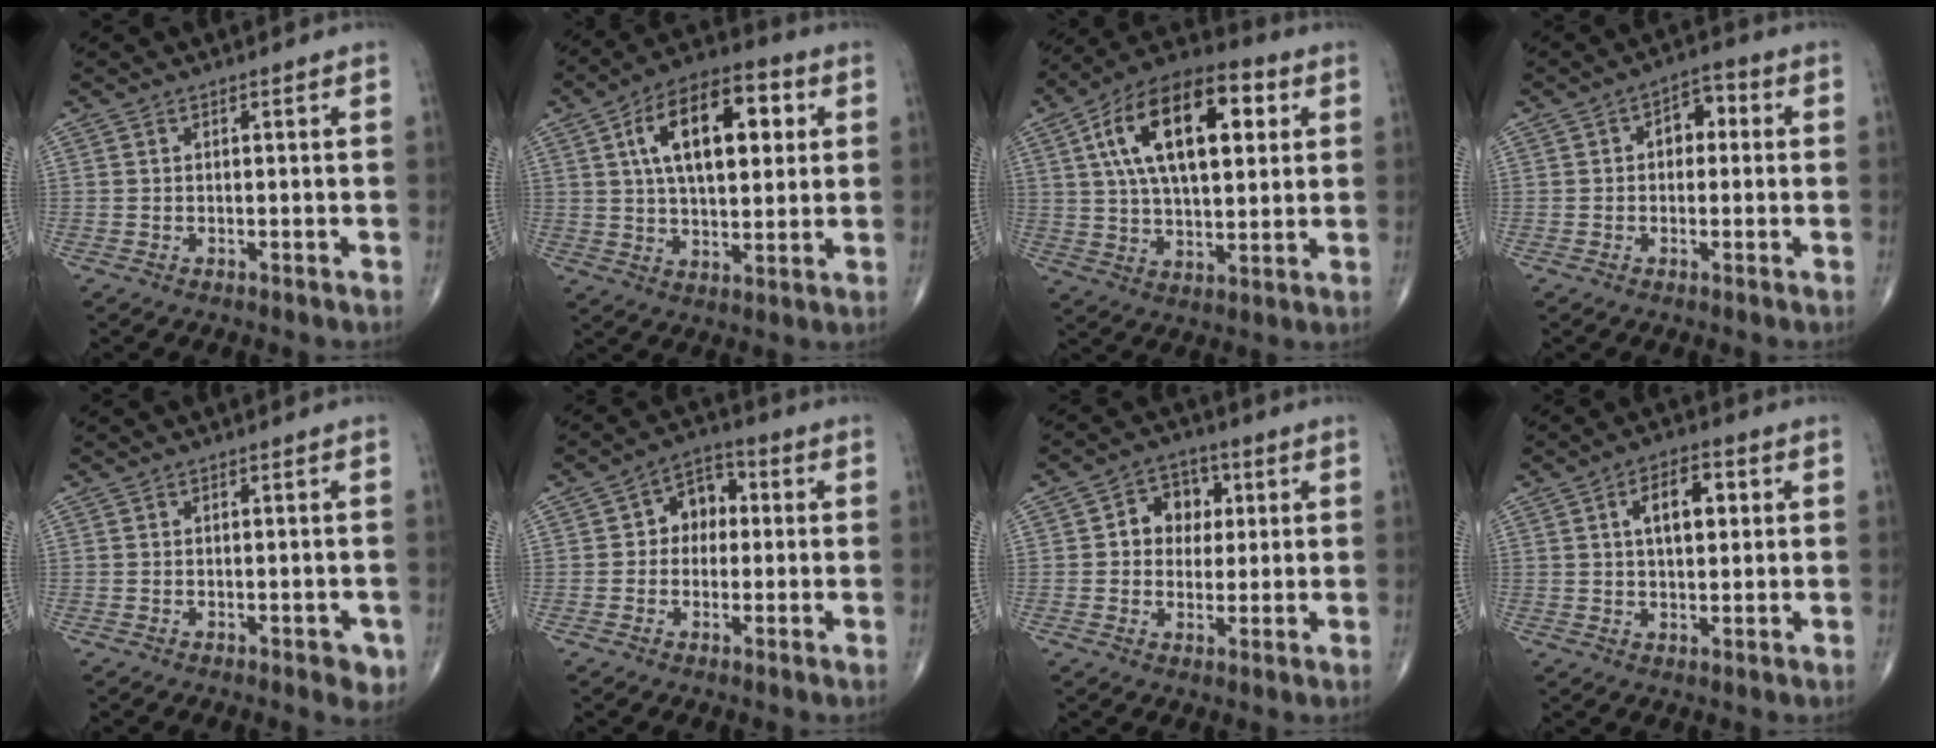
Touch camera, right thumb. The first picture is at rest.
{"total": 17.8, "force": [4.9, 9.0, 14.5], "torque": [-0.210, 0.009, 0.076]}
{"total": 21.3, "force": [6.2, 10.5, 17.5], "torque": [-0.277, 0.008, 0.095]}
{"total": 5.3, "force": [0.6, 3.6, 3.9], "torque": [-0.029, 0.020, -0.001]}
{"total": 3.2, "force": [-1.4, 1.4, 2.5], "torque": [-0.017, 0.003, -0.015]}
{"total": 7.0, "force": [0.5, 5.4, 4.5], "torque": [-0.032, 0.022, -0.004]}
{"total": 7.8, "force": [1.5, 6.4, 4.3], "torque": [-0.018, 0.007, 0.016]}
{"total": 7.7, "force": [2.0, 4.1, 6.3], "torque": [-0.083, 0.006, 0.029]}